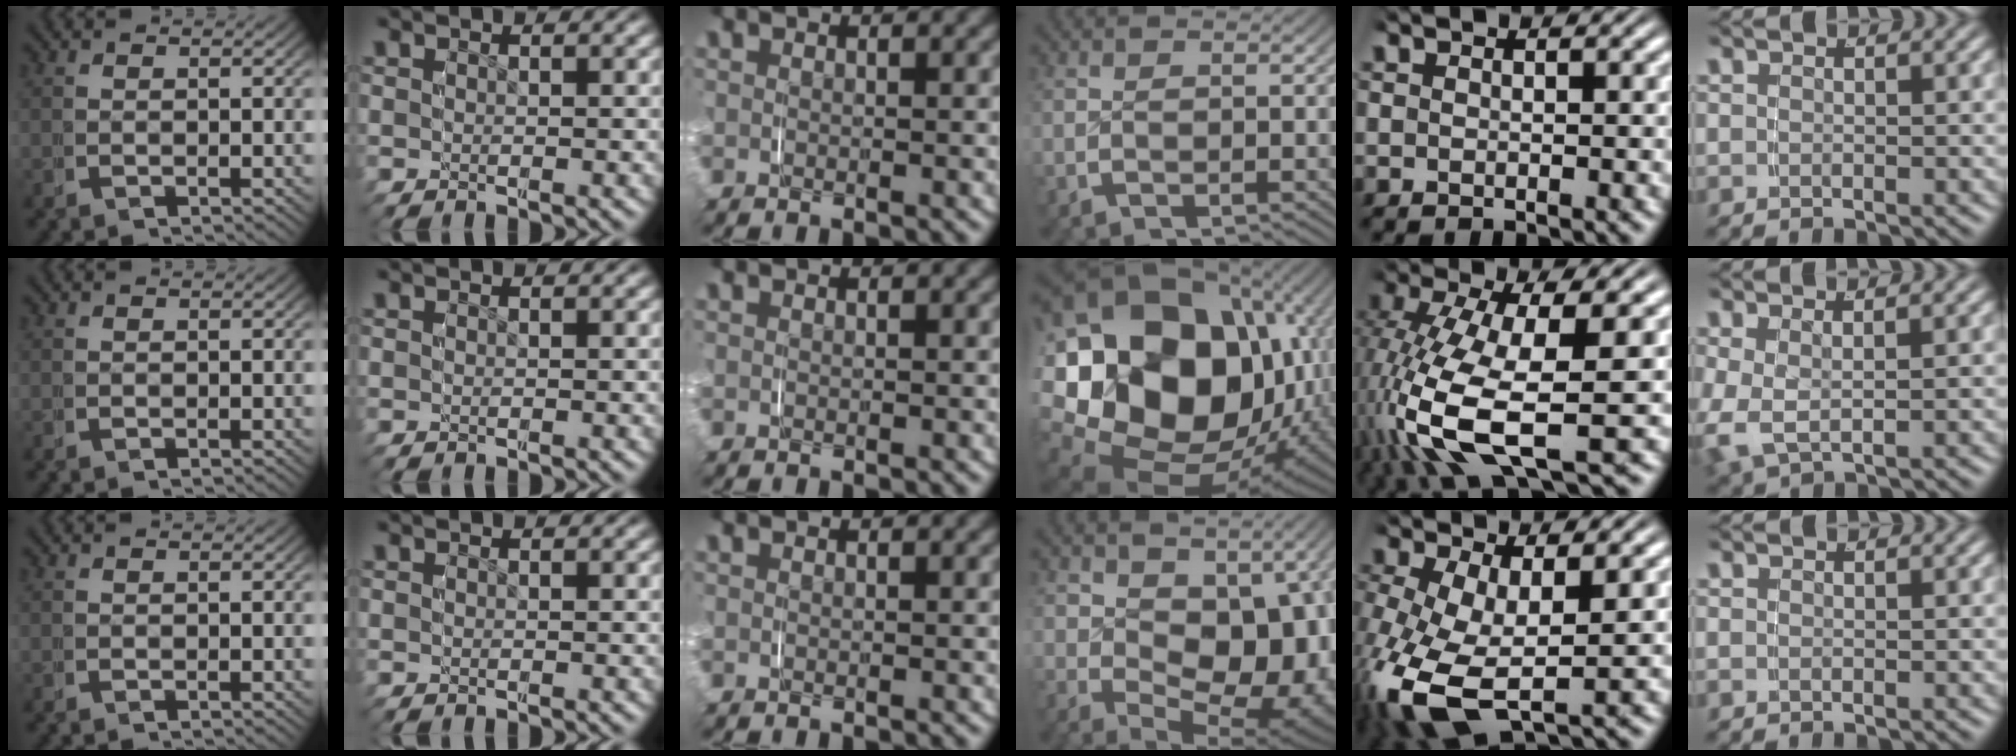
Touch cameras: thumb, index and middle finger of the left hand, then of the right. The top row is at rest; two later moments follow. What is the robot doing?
{"motion": "grasp_and_lifting", "object": "paper plate"}